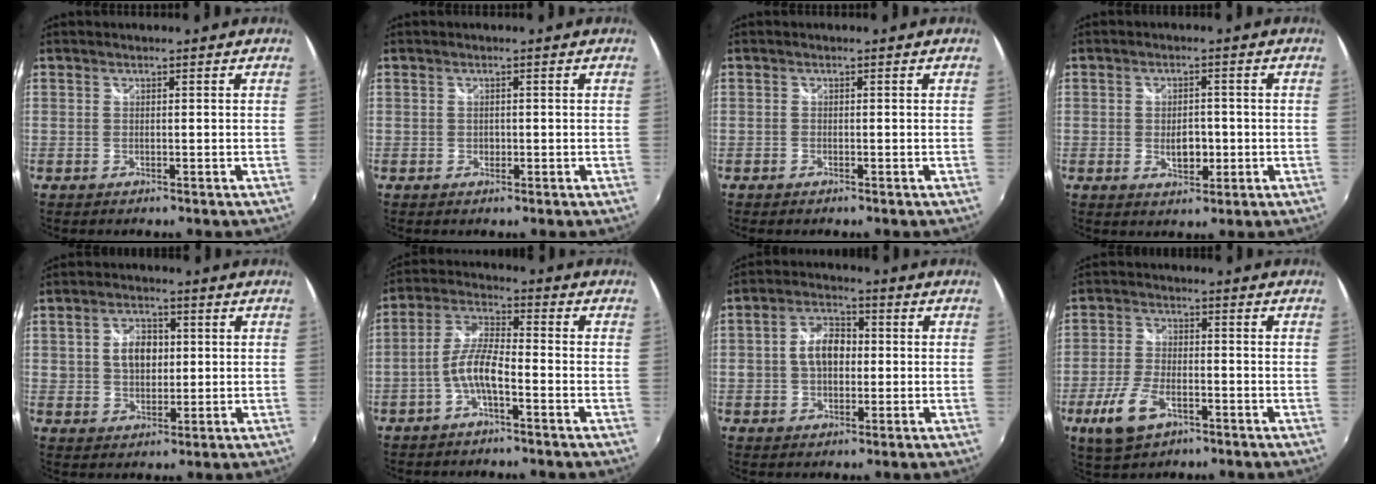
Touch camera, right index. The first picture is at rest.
{"total": 0.9, "force": [-0.2, 0.9, 0.2], "torque": [-0.002, -0.002, -0.003]}
{"total": 0.6, "force": [-0.5, 0.3, 0.2], "torque": [-0.006, -0.003, -0.013]}
{"total": 4.3, "force": [-0.8, 2.8, 3.2], "torque": [-0.055, -0.002, -0.010]}
{"total": 6.8, "force": [1.2, 5.0, 4.5], "torque": [-0.076, 0.012, 0.022]}
{"total": 6.5, "force": [-2.9, 1.7, 5.6], "torque": [-0.123, 0.014, -0.058]}
{"total": 7.3, "force": [0.0, 4.9, 5.4], "torque": [-0.100, 0.017, 0.002]}
{"total": 9.3, "force": [-4.6, 4.8, 6.5], "torque": [-0.152, -0.010, -0.082]}